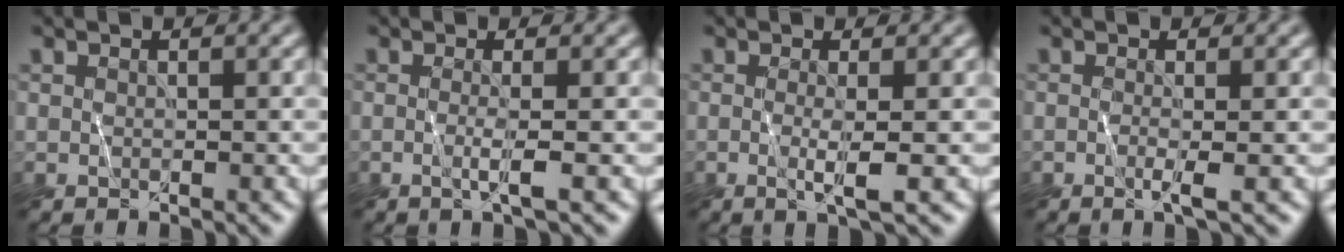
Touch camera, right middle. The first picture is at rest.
{"total": 1.6, "force": [-0.3, 0.2, 1.5], "torque": [-0.022, 0.007, -0.012]}
{"total": 2.3, "force": [-0.3, 0.3, 2.2], "torque": [-0.036, 0.000, -0.009]}
{"total": 1.4, "force": [-0.3, 0.2, 1.3], "torque": [-0.020, 0.003, -0.008]}